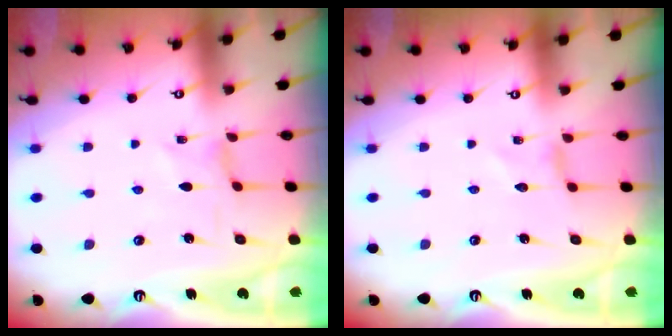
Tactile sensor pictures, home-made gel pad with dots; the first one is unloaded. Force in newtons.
{"total": 0.0}